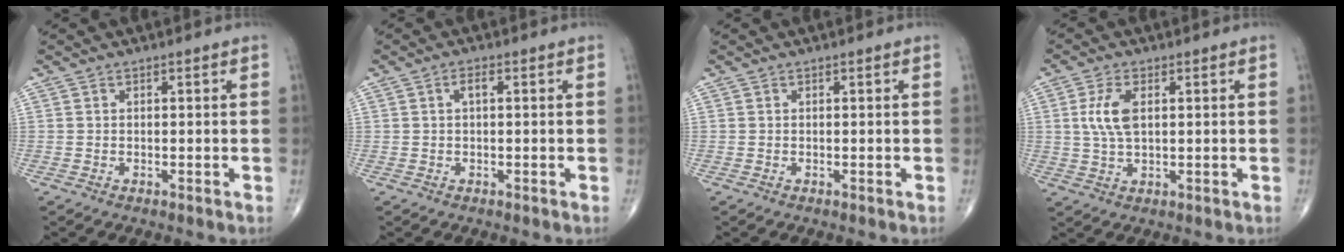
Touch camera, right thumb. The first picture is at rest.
{"total": 1.6, "force": [0.3, 0.6, 1.5], "torque": [-0.026, 0.007, 0.003]}
{"total": 0.0}
{"total": 6.0, "force": [1.2, 2.9, 5.1], "torque": [-0.114, -0.002, 0.023]}